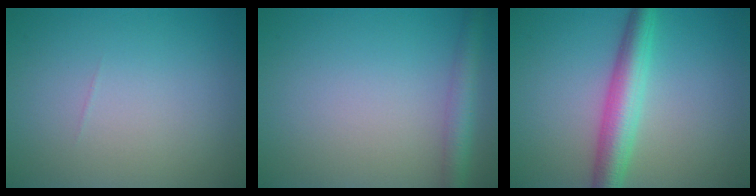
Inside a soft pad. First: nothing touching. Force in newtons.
{"total": 2.9, "press": 2.9, "slide": 0.1}
{"total": 4.8, "press": 4.8, "slide": 0.1}